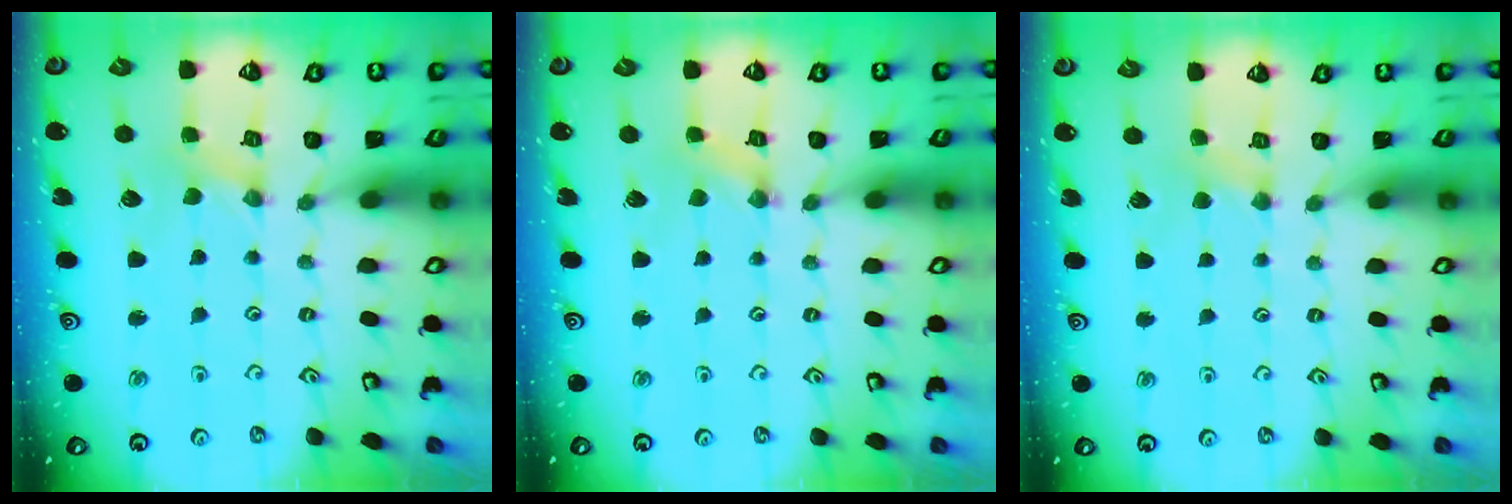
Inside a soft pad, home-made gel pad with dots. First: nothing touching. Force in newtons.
{"total": 0.8, "press": 0.7, "slide": 0.2}
{"total": 2.7, "press": 2.7, "slide": 0.5}